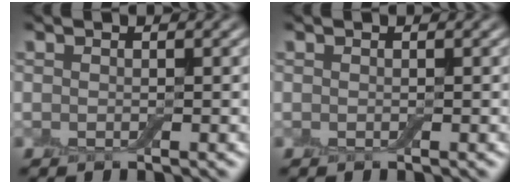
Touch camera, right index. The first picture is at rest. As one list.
[{"total": 0.0}]